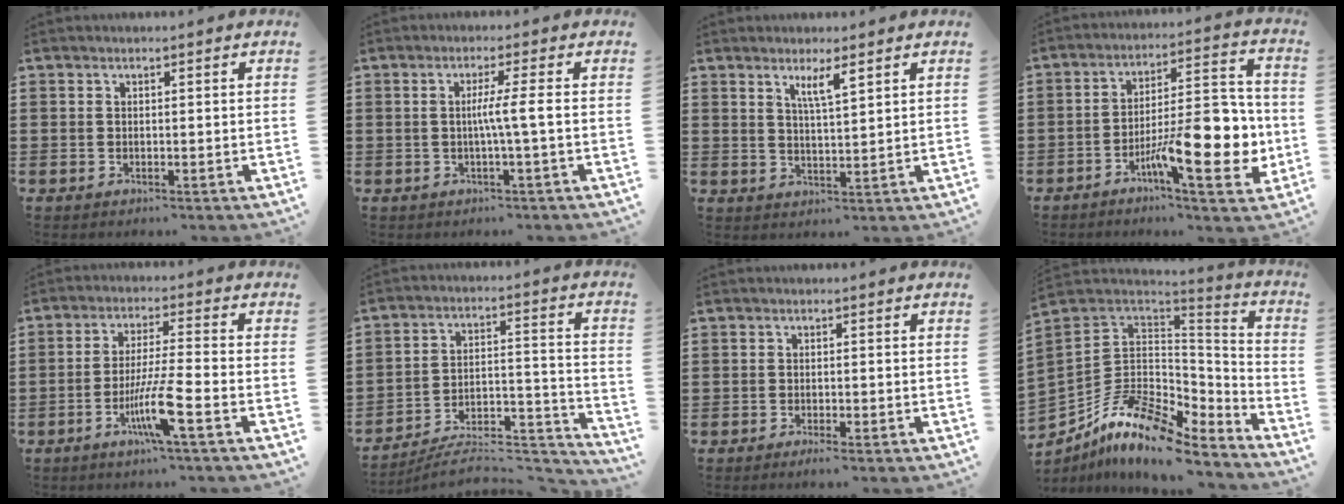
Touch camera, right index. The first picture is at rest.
{"total": 3.7, "force": [-0.4, -0.6, 3.6], "torque": [-0.066, -0.009, -0.012]}
{"total": 3.6, "force": [2.1, 0.6, 2.9], "torque": [-0.061, 0.003, 0.036]}
{"total": 14.9, "force": [-5.1, 4.9, 13.1], "torque": [-0.188, 0.003, -0.084]}
{"total": 8.1, "force": [-3.8, 0.0, 7.2], "torque": [-0.144, -0.013, -0.073]}
{"total": 8.3, "force": [-7.5, 1.9, 2.9], "torque": [-0.037, 0.017, -0.146]}
{"total": 1.2, "force": [-1.0, 0.0, 0.7], "torque": [-0.012, -0.003, -0.019]}
{"total": 12.8, "force": [-8.3, 5.8, 7.8], "torque": [-0.173, 0.014, -0.157]}